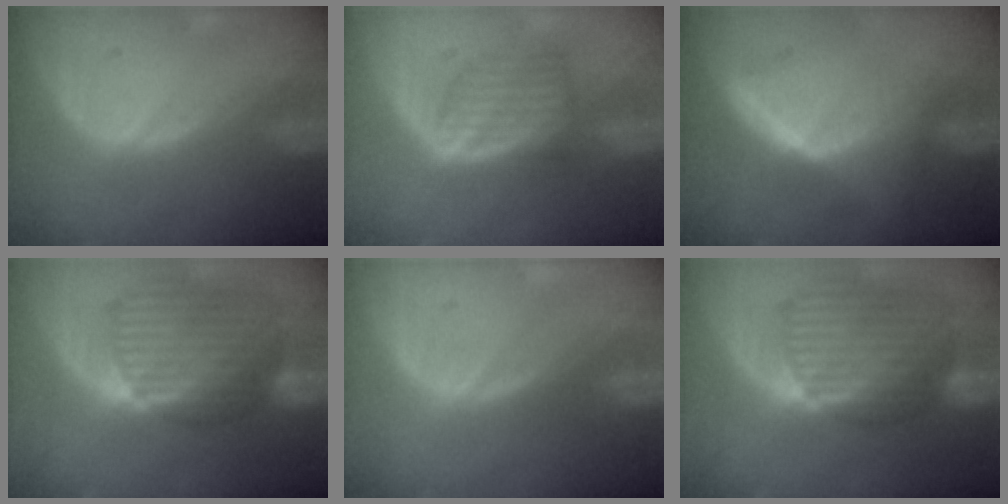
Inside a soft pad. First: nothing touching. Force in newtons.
{"total": 6.2, "press": 5.9, "slide": 1.9}
{"total": 6.8, "press": 6.1, "slide": 3.1}
{"total": 10.6, "press": 9.0, "slide": 5.6}
{"total": 0.0}
{"total": 10.6, "press": 9.0, "slide": 5.6}